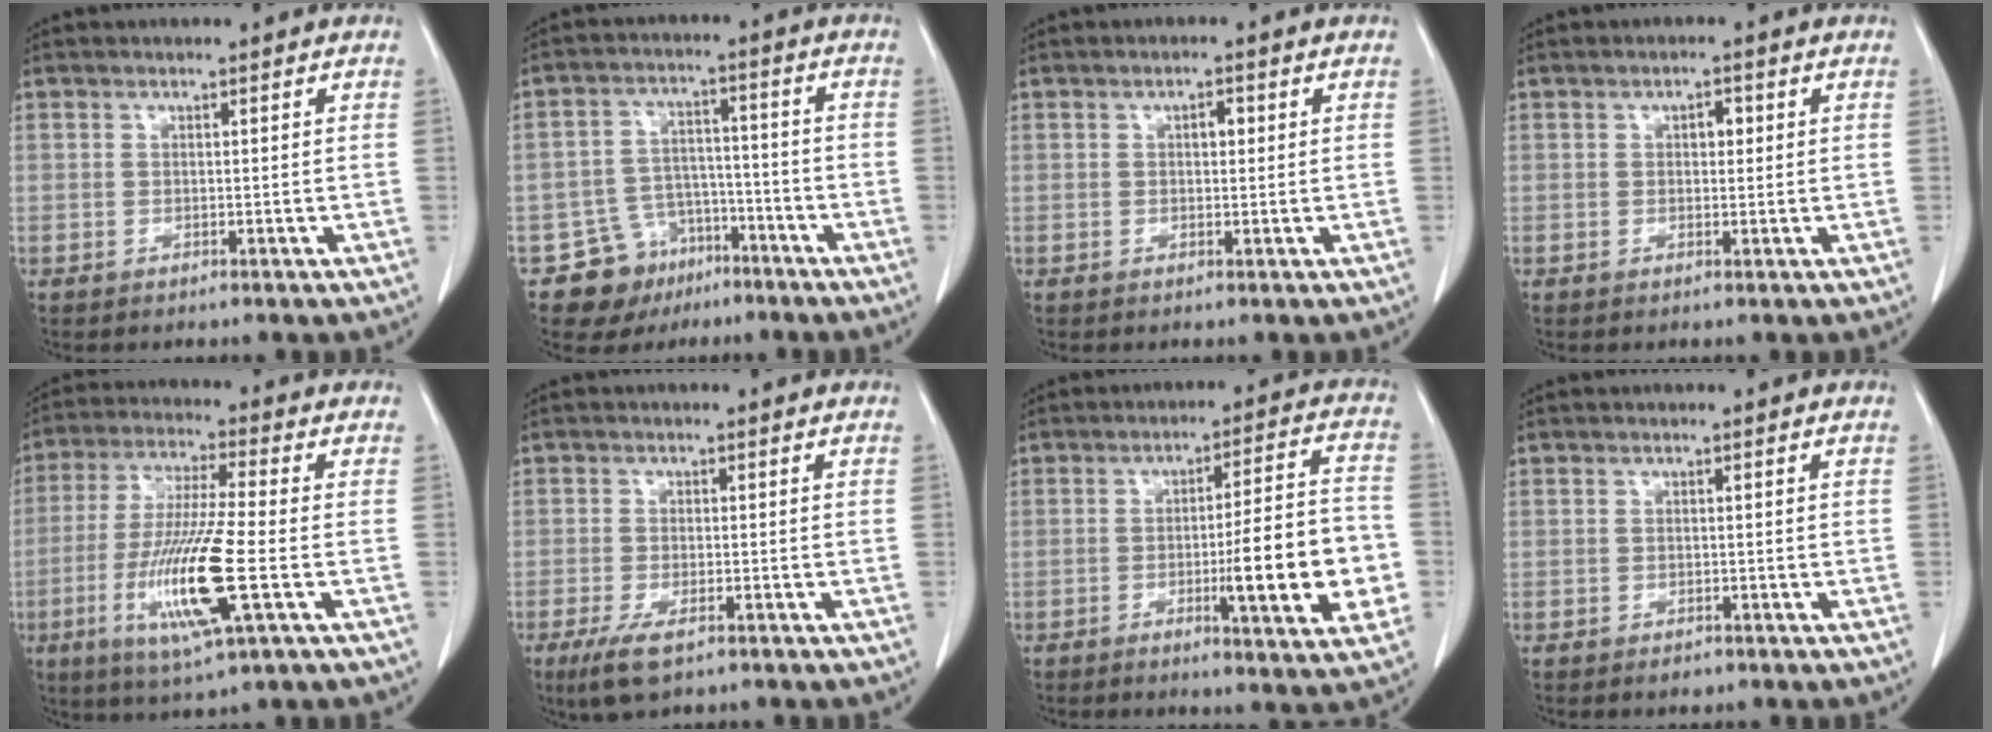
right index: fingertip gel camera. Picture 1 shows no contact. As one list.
[{"total": 8.4, "force": [-5.1, 6.5, 1.5], "torque": [-0.021, 0.024, -0.073]}, {"total": 1.6, "force": [0.4, 0.8, 1.4], "torque": [-0.021, 0.003, 0.004]}, {"total": 1.8, "force": [0.4, 1.0, 1.4], "torque": [-0.021, 0.004, 0.005]}, {"total": 14.2, "force": [-3.9, 0.6, 13.7], "torque": [-0.277, -0.021, -0.076]}, {"total": 4.9, "force": [-3.0, 1.5, 3.6], "torque": [-0.074, -0.011, -0.049]}, {"total": 14.6, "force": [-3.5, 1.3, 14.2], "torque": [-0.194, 0.003, -0.049]}, {"total": 1.1, "force": [-0.7, 0.8, 0.3], "torque": [-0.004, 0.001, -0.008]}]